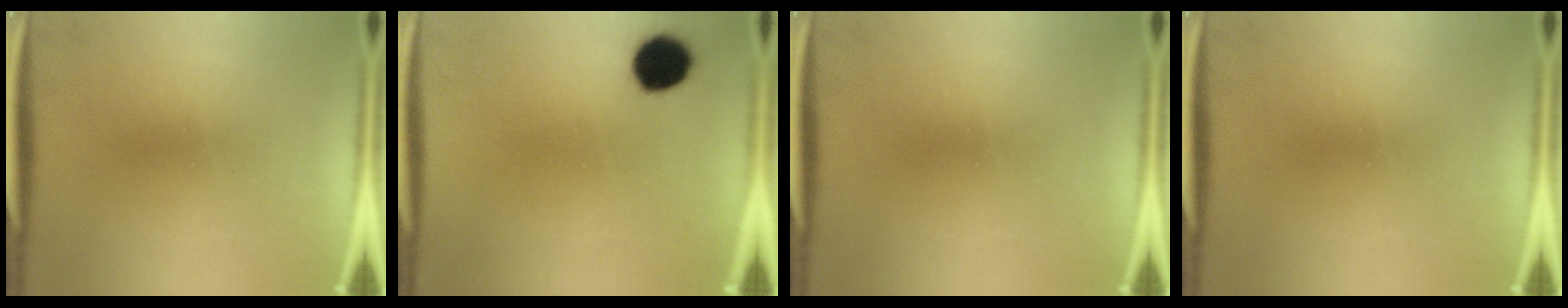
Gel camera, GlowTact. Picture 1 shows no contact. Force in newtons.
{"total": 8.0}
{"total": 0.0}
{"total": 0.0}